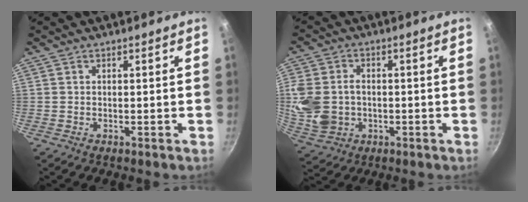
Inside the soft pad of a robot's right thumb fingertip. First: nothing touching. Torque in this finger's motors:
{"motor_torque": [0.09, 0.26, 0.06, 0.08, 0.13]}